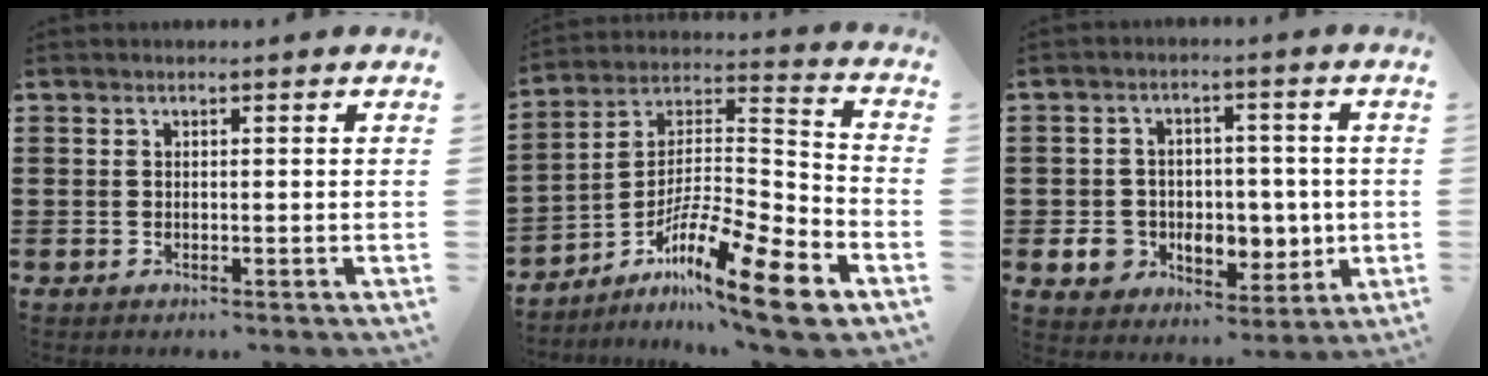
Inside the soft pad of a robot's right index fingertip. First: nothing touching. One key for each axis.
{"total": 14.7, "fx": -10.0, "fy": 1.8, "fz": 10.6, "tx": -0.181, "ty": 0.019, "tz": -0.185}
{"total": 7.1, "fx": -0.5, "fy": 6.4, "fz": 3.1, "tx": -0.062, "ty": 0.009, "tz": -0.002}